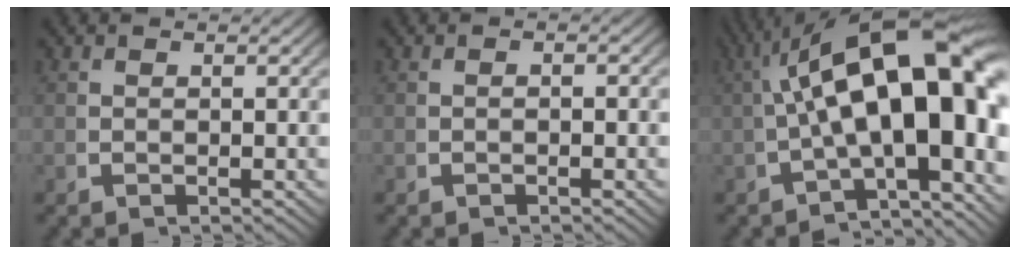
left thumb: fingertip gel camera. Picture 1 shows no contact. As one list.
[{"total": 0.6, "force": [-0.5, 0.2, 0.3], "torque": [-0.004, 0.002, -0.010]}, {"total": 19.0, "force": [-0.1, 9.3, 16.6], "torque": [-0.252, -0.039, 0.022]}]